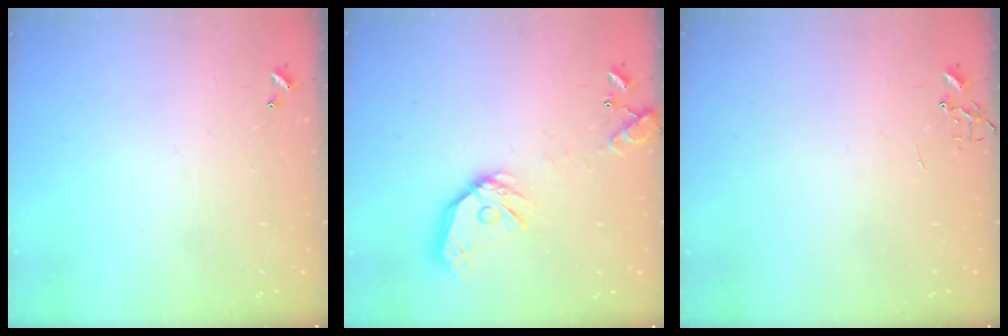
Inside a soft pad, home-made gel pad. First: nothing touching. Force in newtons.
{"total": 16.4, "press": 16.3, "slide": 2.4}
{"total": 0.0}